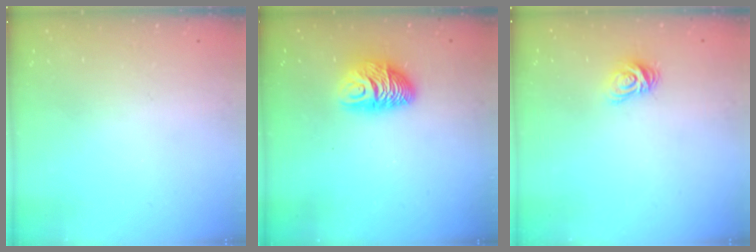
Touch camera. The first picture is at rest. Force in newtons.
{"total": 9.0, "press": 9.0, "slide": 0.2}
{"total": 6.9, "press": 6.9, "slide": 0.5}